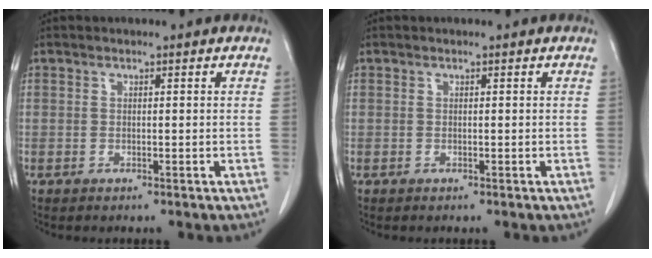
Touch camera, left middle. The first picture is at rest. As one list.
[{"total": 0.0}]